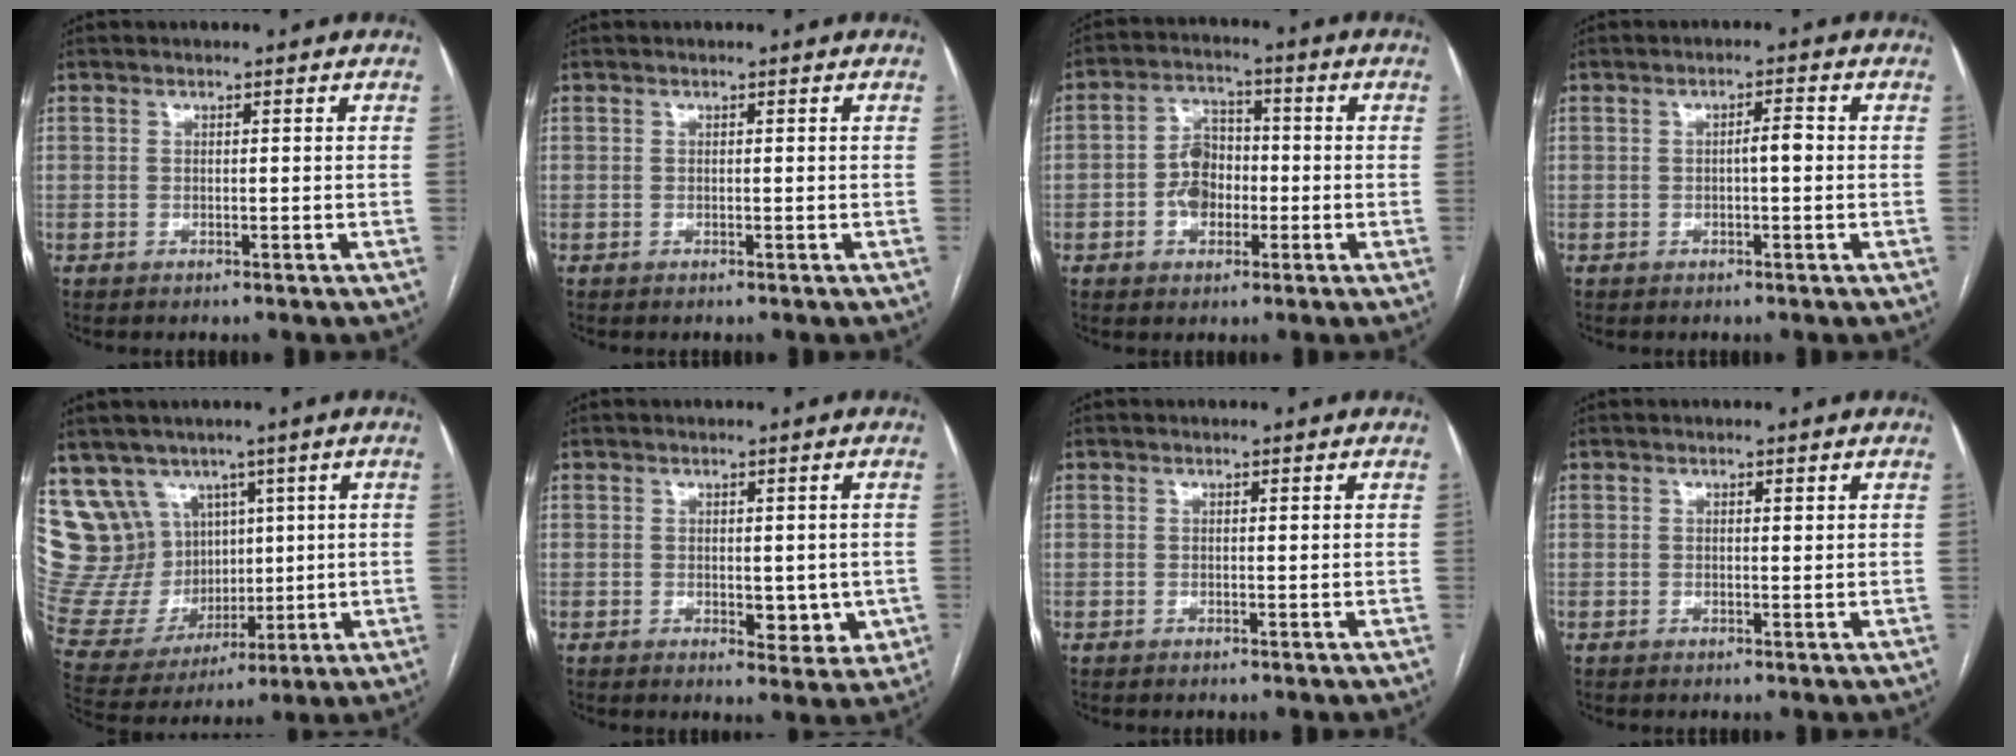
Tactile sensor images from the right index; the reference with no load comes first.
{"total": 0.0}
{"total": 6.4, "force": [-1.4, 4.6, 4.3], "torque": [-0.083, 0.018, -0.024]}
{"total": 2.2, "force": [-0.2, 0.4, 2.2], "torque": [-0.035, 0.005, -0.003]}
{"total": 16.9, "force": [8.4, 13.5, 5.7], "torque": [-0.139, 0.065, 0.197]}
{"total": 5.3, "force": [-0.7, 2.9, 4.4], "torque": [-0.039, -0.006, 0.001]}
{"total": 0.0}
{"total": 0.6, "force": [0.4, 0.2, 0.5], "torque": [-0.011, -0.002, 0.006]}